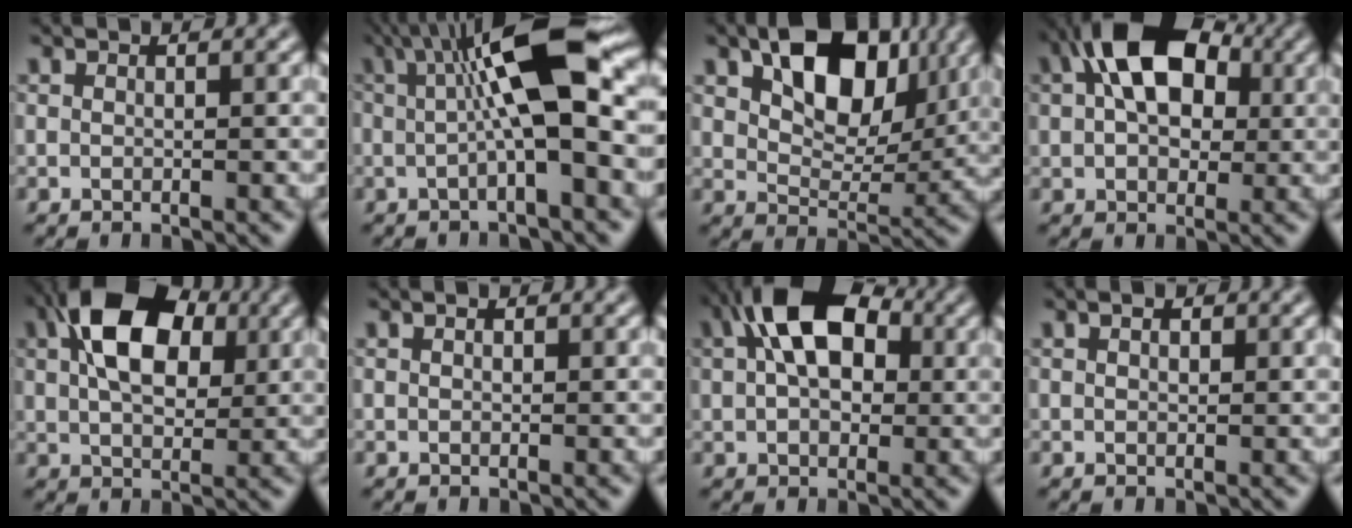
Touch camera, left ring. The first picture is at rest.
{"total": 8.8, "force": [1.2, 1.9, 8.5], "torque": [-0.132, 0.013, 0.016]}
{"total": 8.7, "force": [3.8, 4.9, 6.1], "torque": [-0.100, 0.007, 0.059]}
{"total": 10.3, "force": [2.7, 6.6, 7.4], "torque": [-0.126, 0.032, 0.036]}
{"total": 9.6, "force": [2.9, 5.6, 7.3], "torque": [-0.131, 0.025, 0.044]}
{"total": 0.6, "force": [0.2, 0.4, 0.5], "torque": [-0.002, 0.001, 0.002]}
{"total": 9.2, "force": [2.5, 5.5, 6.9], "torque": [-0.118, 0.030, 0.028]}
{"total": 1.7, "force": [0.8, 1.0, 1.1], "torque": [-0.009, 0.014, -0.001]}